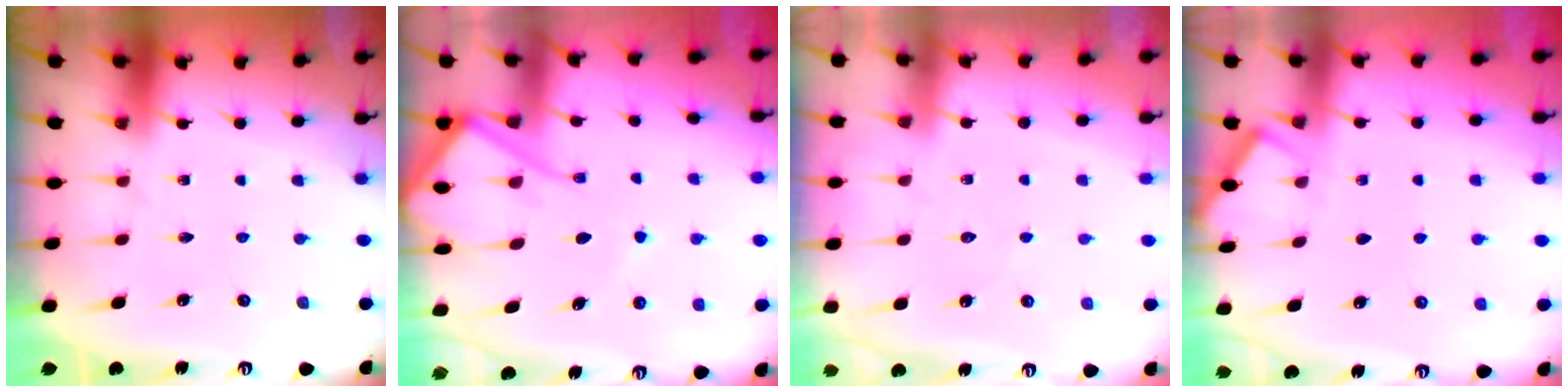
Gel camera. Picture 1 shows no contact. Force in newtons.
{"total": 11.7, "press": 11.7, "slide": 1.3}
{"total": 2.9, "press": 2.9, "slide": 0.3}
{"total": 2.7, "press": 2.6, "slide": 0.3}